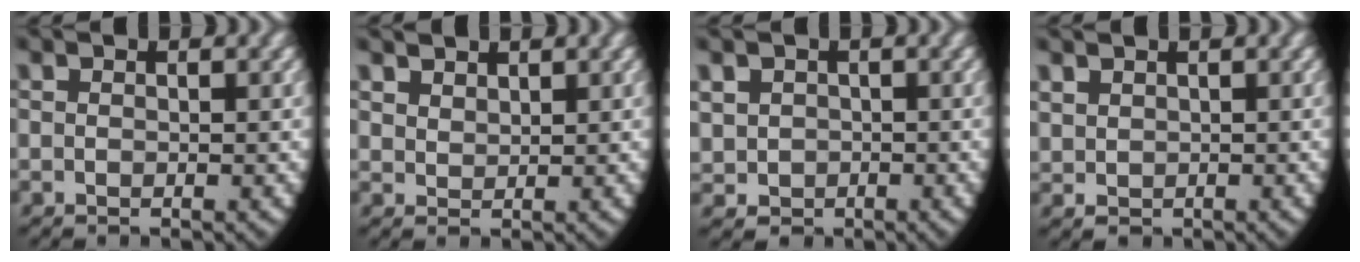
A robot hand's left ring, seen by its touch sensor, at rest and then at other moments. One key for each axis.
{"total": 1.9, "fx": 1.9, "fy": 0.2, "fz": 0.2, "tx": -0.003, "ty": -0.004, "tz": 0.045}
{"total": 4.4, "fx": -0.1, "fy": 4.1, "fz": 1.4, "tx": -0.046, "ty": -0.023, "tz": 0.008}
{"total": 1.3, "fx": 0.6, "fy": 1.1, "fz": 0.4, "tx": -0.022, "ty": -0.014, "tz": 0.028}